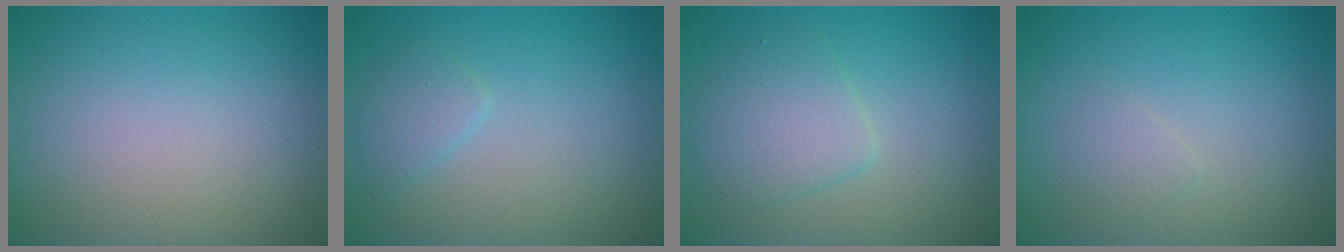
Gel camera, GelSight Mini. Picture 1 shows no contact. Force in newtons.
{"total": 1.5, "press": 1.5, "slide": 0.1}
{"total": 3.4, "press": 3.4, "slide": 0.1}
{"total": 0.9, "press": 0.9, "slide": 0.1}